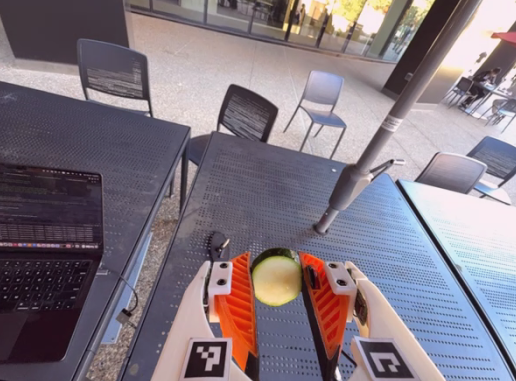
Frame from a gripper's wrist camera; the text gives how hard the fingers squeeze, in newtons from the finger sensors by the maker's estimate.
{"total": 11.2, "left": 11.7, "right": 10.8}